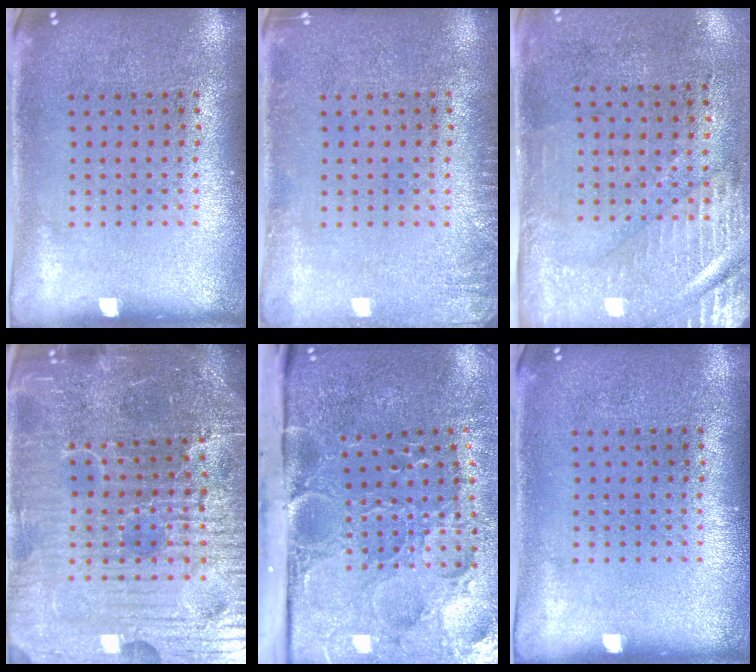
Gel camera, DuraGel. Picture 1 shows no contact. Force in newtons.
{"total": 1.4, "press": 1.3, "slide": 0.2}
{"total": 3.0, "press": 2.5, "slide": 1.5}
{"total": 6.8, "press": 6.2, "slide": 2.9}
{"total": 5.3, "press": 4.1, "slide": 3.3}
{"total": 0.0}